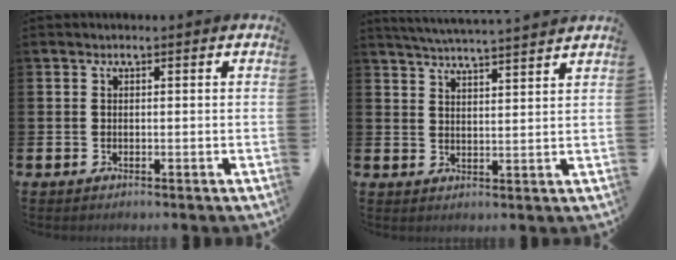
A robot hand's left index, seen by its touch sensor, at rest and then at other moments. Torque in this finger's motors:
{"motor_torque": [0.62, -0.87, 0.26, 0.05]}